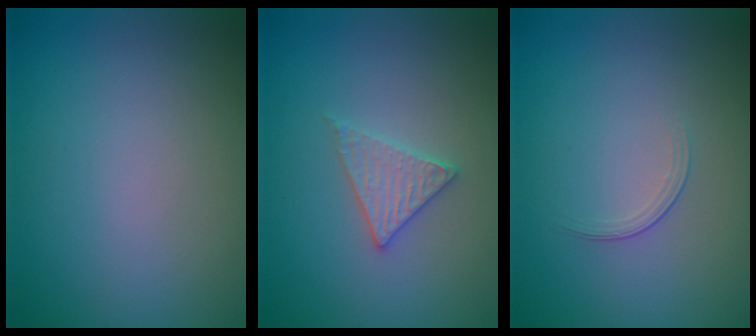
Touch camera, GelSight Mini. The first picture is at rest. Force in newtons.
{"total": 2.4, "press": 2.4, "slide": 0.3}
{"total": 1.3, "press": 0.5, "slide": 1.2}